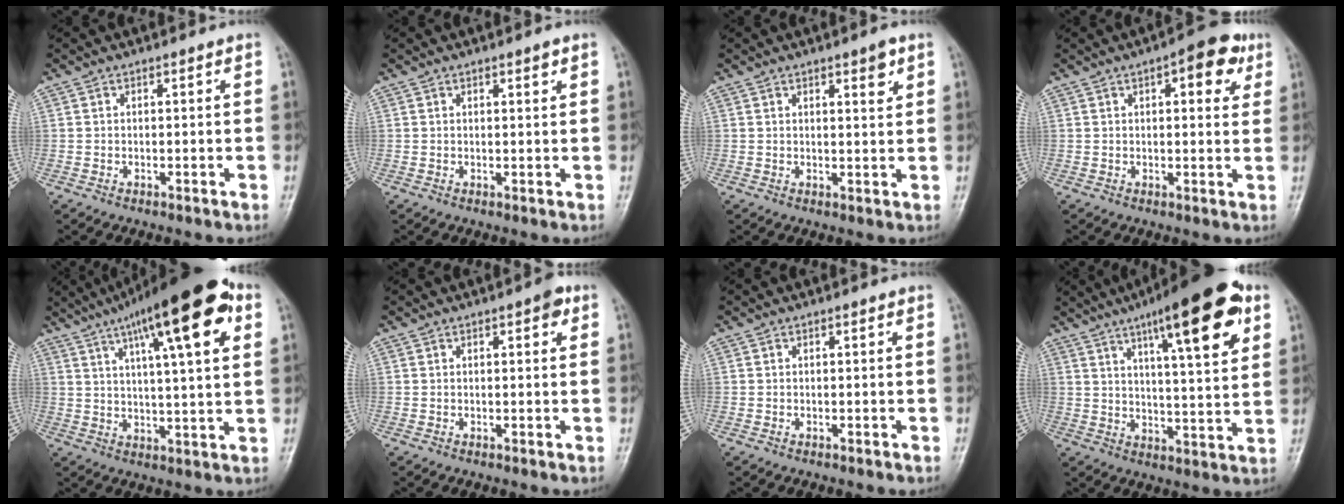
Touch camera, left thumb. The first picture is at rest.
{"total": 1.5, "force": [0.9, 0.4, 1.0], "torque": [-0.011, -0.004, 0.013]}
{"total": 3.4, "force": [2.0, 1.0, 2.6], "torque": [-0.029, -0.011, 0.027]}
{"total": 8.3, "force": [3.7, 3.5, 6.5], "torque": [-0.055, -0.005, 0.038]}
{"total": 21.2, "force": [10.1, 5.4, 17.9], "torque": [-0.257, -0.001, 0.149]}
{"total": 2.7, "force": [1.3, 1.1, 2.1], "torque": [-0.021, 0.000, 0.012]}
{"total": 0.0}
{"total": 19.9, "force": [10.1, 4.9, 16.4], "torque": [-0.214, -0.024, 0.146]}